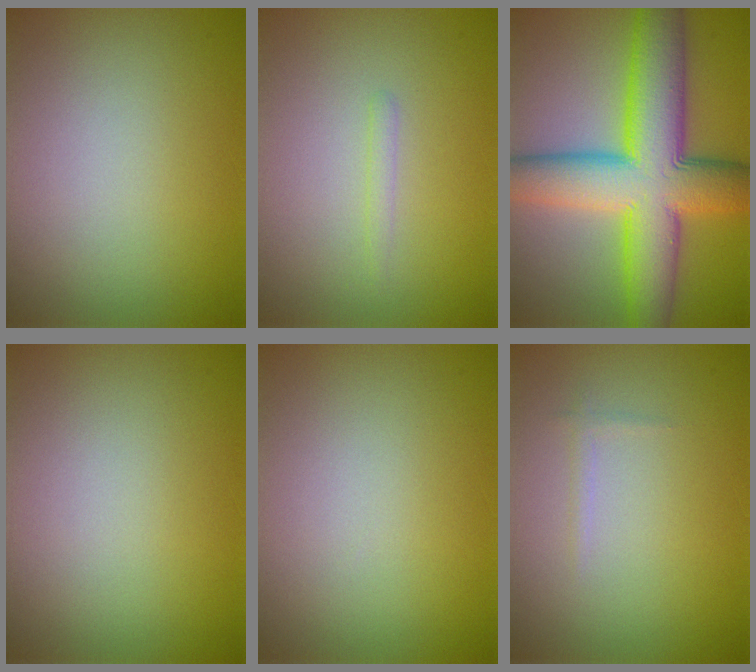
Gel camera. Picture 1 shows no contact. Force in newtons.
{"total": 0.7, "press": 0.7, "slide": 0.1}
{"total": 11.9, "press": 11.9, "slide": 0.4}
{"total": 0.0}
{"total": 0.0}
{"total": 0.5, "press": 0.5, "slide": 0.1}